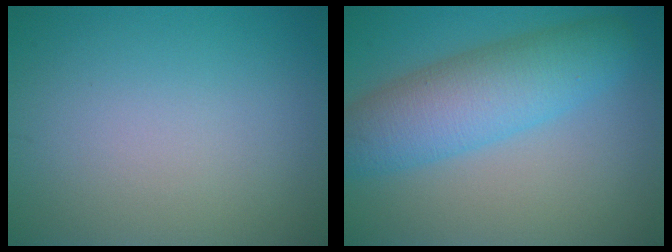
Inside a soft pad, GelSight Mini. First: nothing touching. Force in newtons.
{"total": 7.0, "press": 7.0, "slide": 0.1}